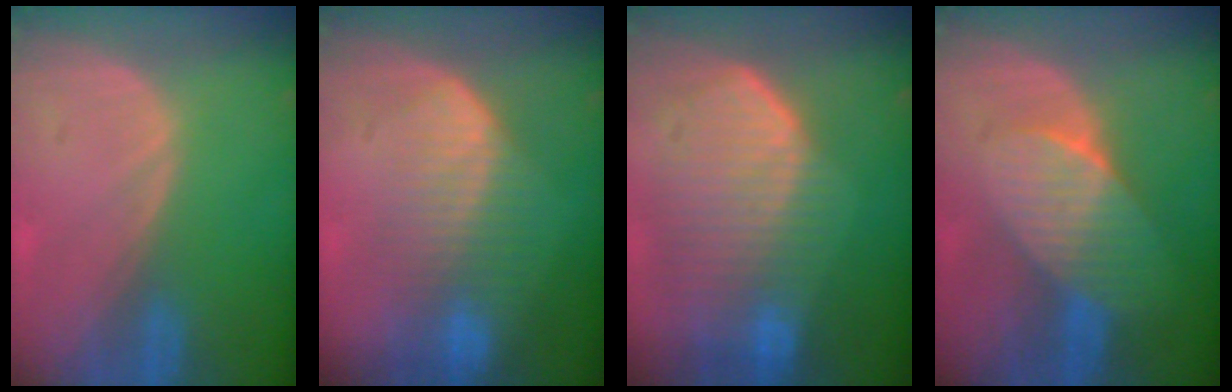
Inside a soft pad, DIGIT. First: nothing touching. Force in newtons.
{"total": 7.5, "press": 7.2, "slide": 2.1}
{"total": 10.8, "press": 9.5, "slide": 5.2}
{"total": 7.4, "press": 6.6, "slide": 3.3}